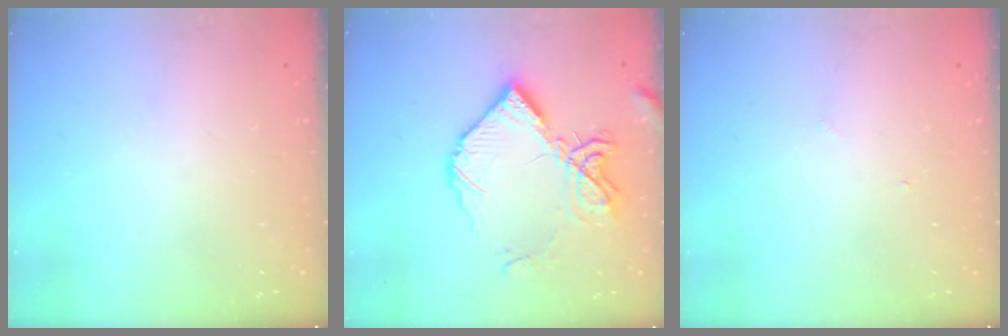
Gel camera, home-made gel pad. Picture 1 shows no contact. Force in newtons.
{"total": 15.4, "press": 15.3, "slide": 1.2}
{"total": 2.8, "press": 2.8, "slide": 0.3}